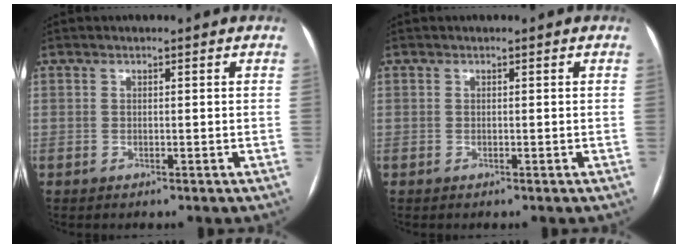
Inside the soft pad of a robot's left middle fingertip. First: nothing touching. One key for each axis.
{"total": 0.0}